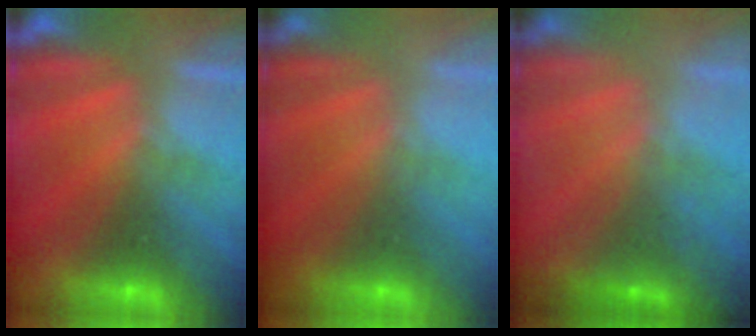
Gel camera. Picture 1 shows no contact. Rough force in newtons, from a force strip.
{"total": 2.5}
{"total": 1.6}